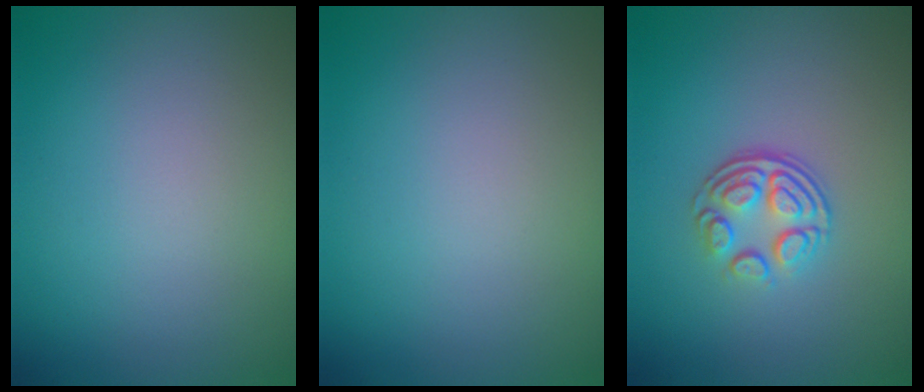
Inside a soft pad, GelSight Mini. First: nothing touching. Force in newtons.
{"total": 0.0}
{"total": 3.5, "press": 2.5, "slide": 2.4}